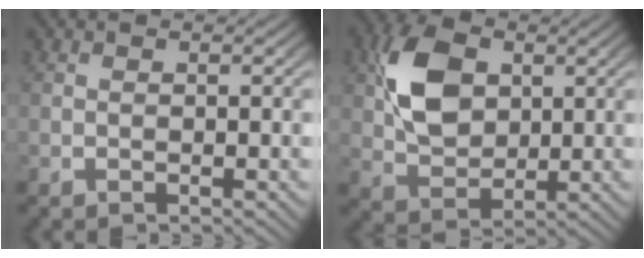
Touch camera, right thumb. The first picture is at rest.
{"total": 8.0, "force": [1.6, 5.4, 5.7], "torque": [-0.126, -0.020, 0.040]}